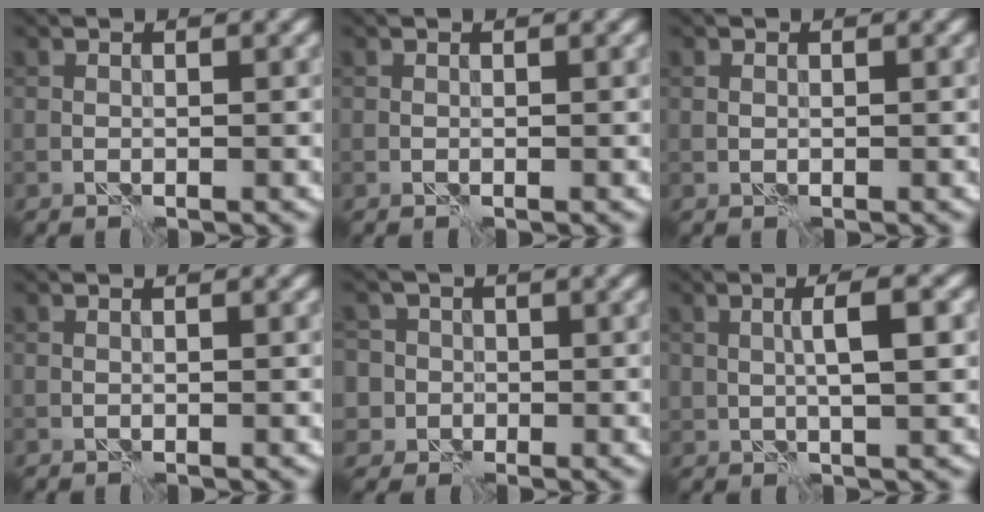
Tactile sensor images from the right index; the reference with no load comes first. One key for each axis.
{"total": 0.0}
{"total": 0.5, "fx": -0.1, "fy": 0.4, "fz": 0.3, "tx": -0.007, "ty": 0.000, "tz": -0.001}
{"total": 0.0}
{"total": 5.9, "fx": 0.0, "fy": 5.6, "fz": 1.8, "tx": -0.026, "ty": 0.029, "tz": -0.034}
{"total": 3.3, "fx": 0.4, "fy": 0.8, "fz": 3.2, "tx": -0.058, "ty": 0.005, "tz": 0.008}